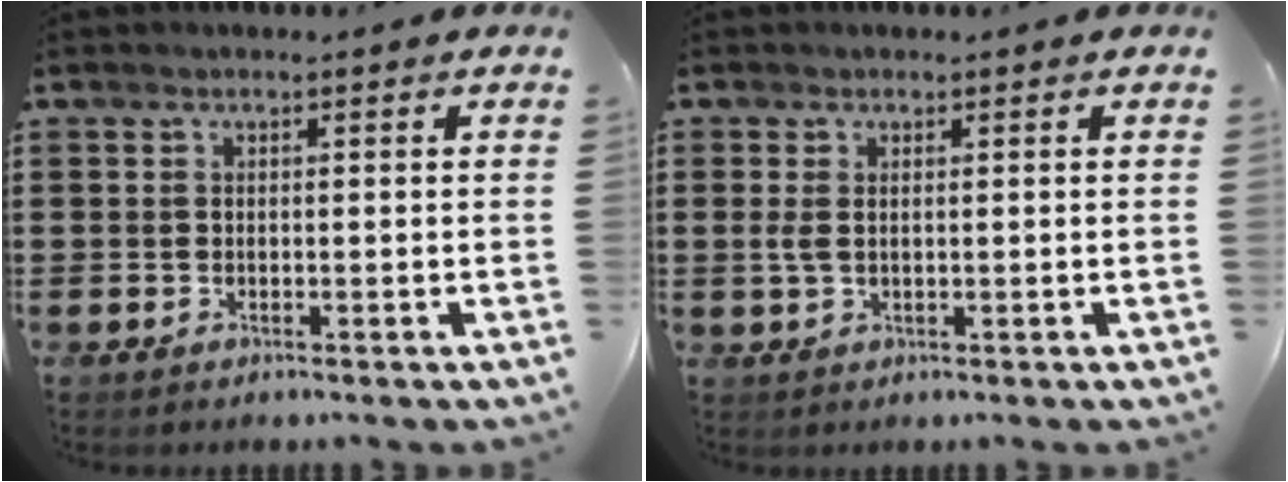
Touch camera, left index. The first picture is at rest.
{"total": 2.0, "force": [0.3, 0.9, 1.7], "torque": [-0.044, 0.001, 0.002]}